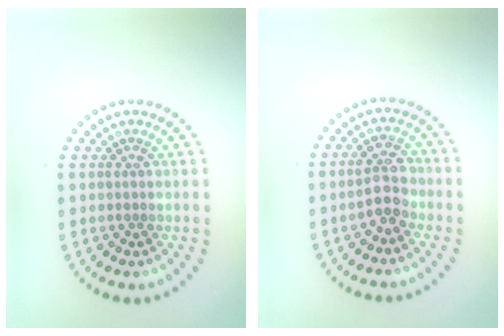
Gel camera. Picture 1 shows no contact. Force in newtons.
{"total": 2.7, "press": 2.7, "slide": 0.6}